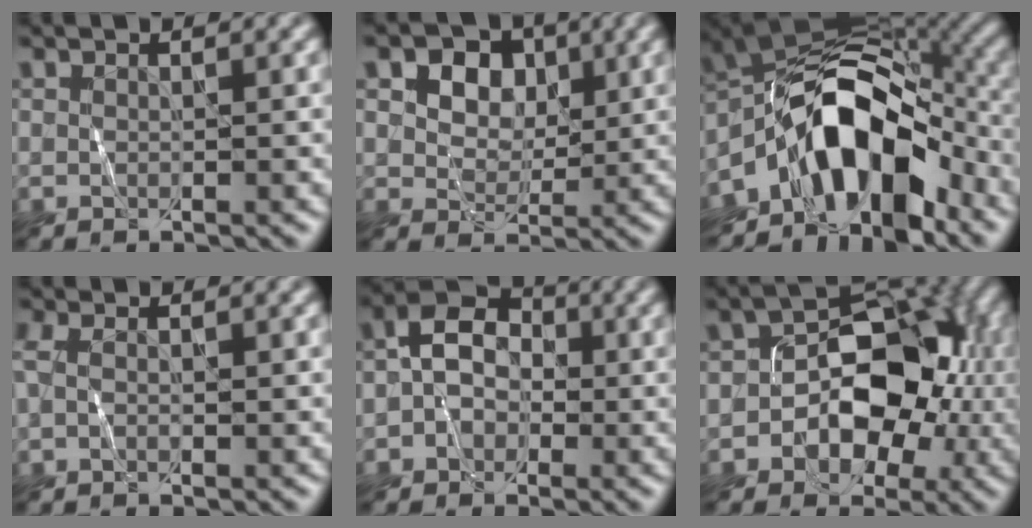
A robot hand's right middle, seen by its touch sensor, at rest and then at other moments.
{"total": 8.7, "force": [4.2, 6.1, 4.5], "torque": [-0.069, 0.031, 0.047]}
{"total": 10.0, "force": [-5.2, 5.0, 6.9], "torque": [-0.100, 0.026, -0.098]}
{"total": 1.2, "force": [0.0, 0.7, 1.0], "torque": [-0.035, 0.007, -0.004]}
{"total": 3.5, "force": [-0.8, 2.8, 1.9], "torque": [-0.022, 0.019, -0.024]}
{"total": 7.9, "force": [-1.6, 5.3, 5.5], "torque": [-0.066, 0.015, -0.029]}